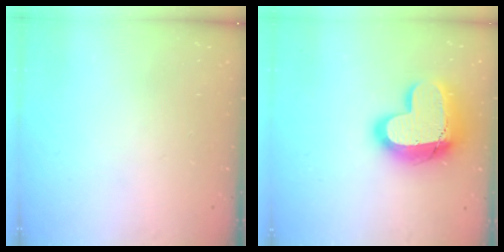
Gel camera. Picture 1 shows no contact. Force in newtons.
{"total": 23.1, "press": 23.0, "slide": 1.7}